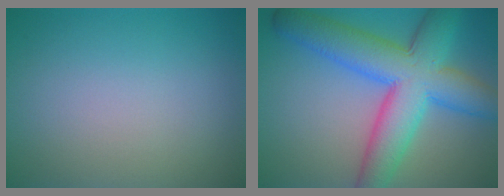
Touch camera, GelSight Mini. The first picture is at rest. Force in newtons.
{"total": 10.2, "press": 10.2, "slide": 0.2}